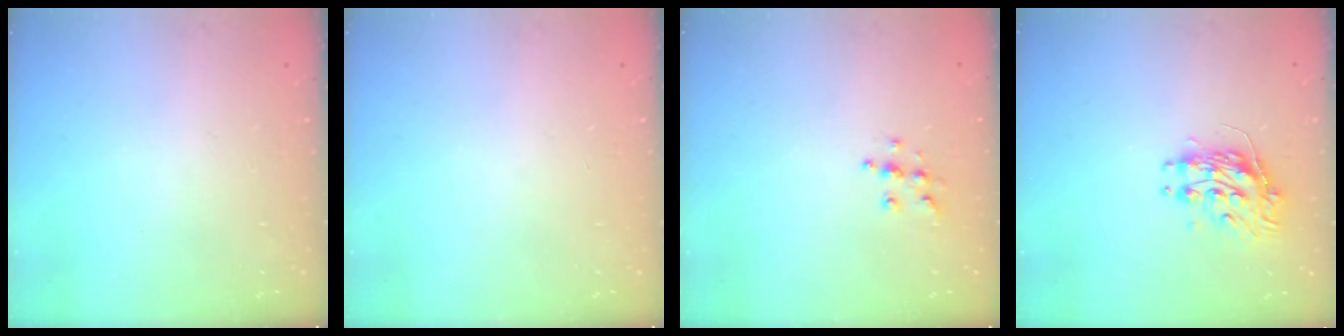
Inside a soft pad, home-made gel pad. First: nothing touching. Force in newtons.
{"total": 0.0}
{"total": 5.6, "press": 5.6, "slide": 0.3}
{"total": 9.5, "press": 9.5, "slide": 0.8}